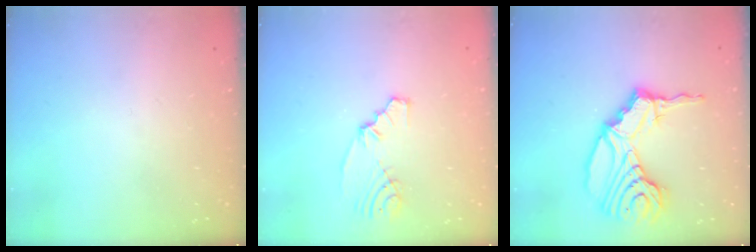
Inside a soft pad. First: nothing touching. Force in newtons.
{"total": 4.7, "press": 3.0, "slide": 3.7}
{"total": 18.2, "press": 18.0, "slide": 3.1}